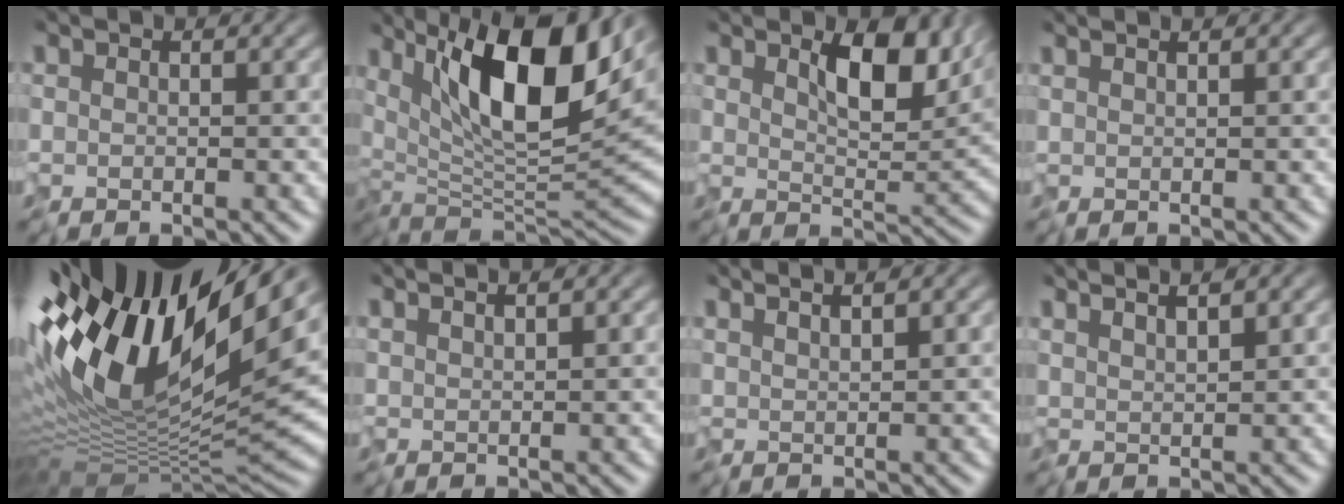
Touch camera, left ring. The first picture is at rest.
{"total": 14.4, "force": [6.1, 4.9, 12.0], "torque": [-0.192, 0.011, 0.086]}
{"total": 7.5, "force": [3.3, 3.3, 5.8], "torque": [-0.089, -0.005, 0.045]}
{"total": 1.0, "force": [0.7, 0.0, 0.6], "torque": [-0.006, 0.001, 0.005]}
{"total": 17.0, "force": [4.4, 6.1, 15.2], "torque": [-0.271, 0.010, 0.060]}
{"total": 1.9, "force": [1.4, 0.3, 1.2], "torque": [-0.012, 0.007, 0.010]}
{"total": 2.5, "force": [1.9, 0.5, 1.6], "torque": [-0.021, 0.009, 0.015]}
{"total": 3.3, "force": [2.5, 0.7, 2.0], "torque": [-0.030, 0.010, 0.023]}